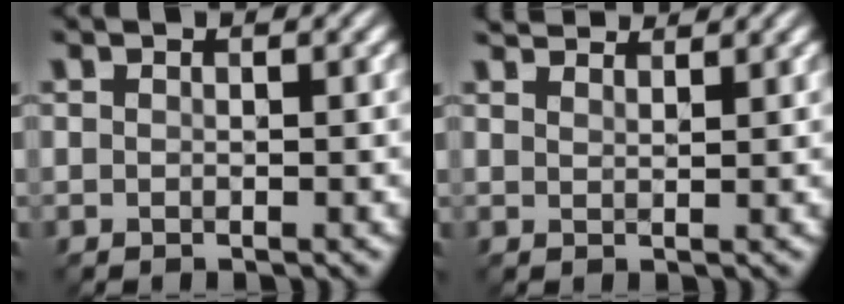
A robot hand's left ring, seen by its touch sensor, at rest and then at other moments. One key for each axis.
{"total": 3.9, "fx": 3.6, "fy": 0.7, "fz": 1.3, "tx": -0.013, "ty": 0.004, "tz": 0.044}